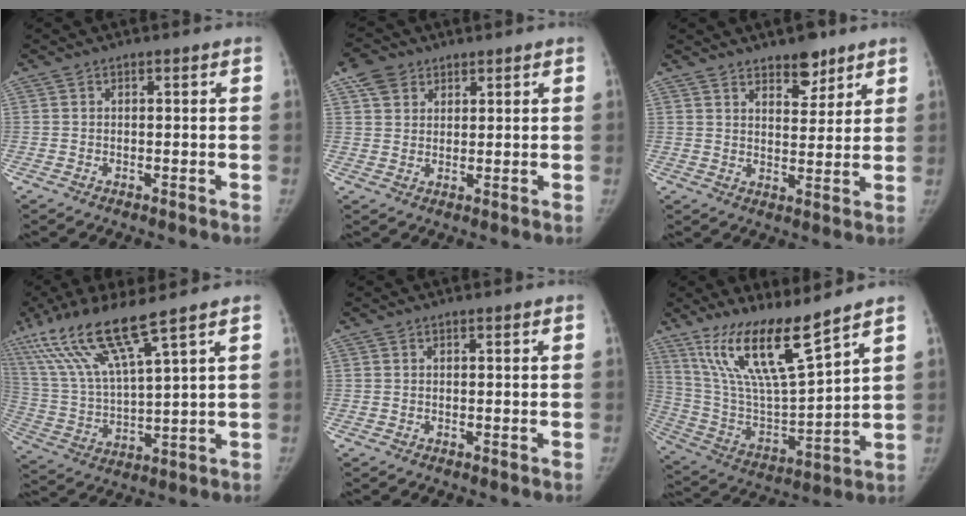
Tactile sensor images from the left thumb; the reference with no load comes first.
{"total": 5.1, "force": [3.0, 3.7, 1.8], "torque": [-0.024, -0.004, 0.058]}
{"total": 6.6, "force": [4.8, 2.9, 3.4], "torque": [-0.022, -0.033, 0.074]}
{"total": 15.5, "force": [10.0, 1.7, 11.7], "torque": [-0.250, -0.040, 0.205]}
{"total": 0.0}
{"total": 17.2, "force": [12.1, 2.6, 11.9], "torque": [-0.208, -0.069, 0.243]}